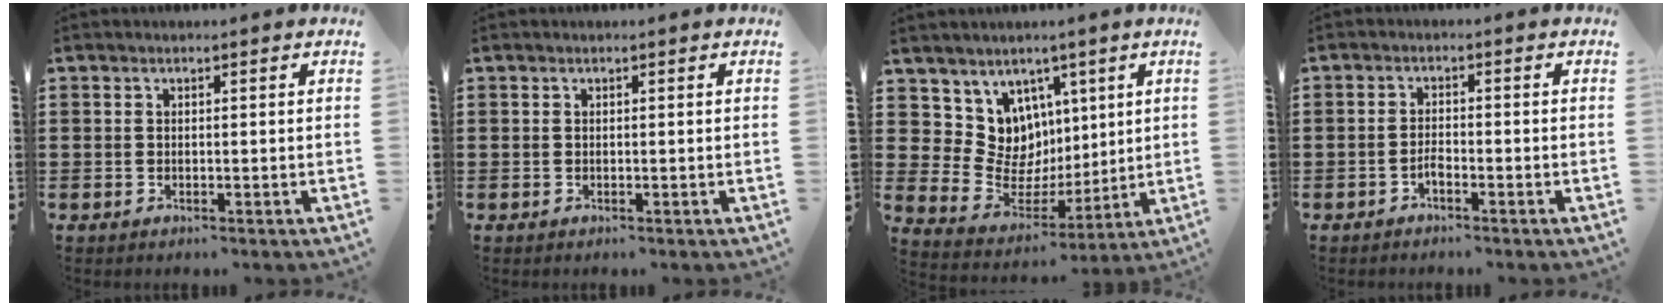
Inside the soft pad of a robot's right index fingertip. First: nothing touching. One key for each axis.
{"total": 0.0}
{"total": 8.9, "fx": 2.6, "fy": 8.4, "fz": 1.4, "tx": -0.052, "ty": -0.042, "tz": 0.058}
{"total": 1.7, "fx": -1.3, "fy": 0.5, "fz": 1.0, "tx": -0.021, "ty": 0.001, "tz": -0.025}